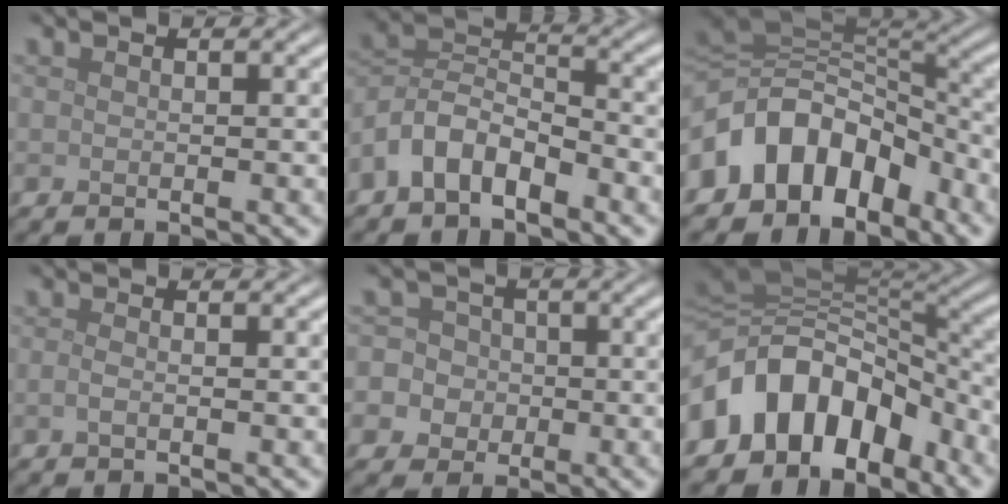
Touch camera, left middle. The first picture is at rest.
{"total": 5.5, "force": [-3.2, 3.0, 3.3], "torque": [-0.063, 0.010, -0.073]}
{"total": 9.4, "force": [-4.6, 6.7, 4.6], "torque": [-0.066, 0.019, -0.097]}
{"total": 0.9, "force": [-0.3, 0.3, 0.8], "torque": [-0.017, 0.000, -0.009]}
{"total": 7.6, "force": [-2.1, 7.2, 1.6], "torque": [-0.035, 0.000, -0.069]}
{"total": 10.7, "force": [-4.9, 7.6, 5.6], "torque": [-0.093, 0.022, -0.101]}